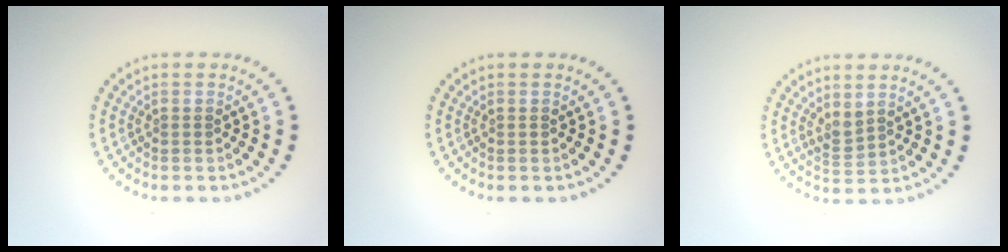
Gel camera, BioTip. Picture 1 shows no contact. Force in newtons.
{"total": 0.0}
{"total": 1.4, "press": 1.3, "slide": 0.7}